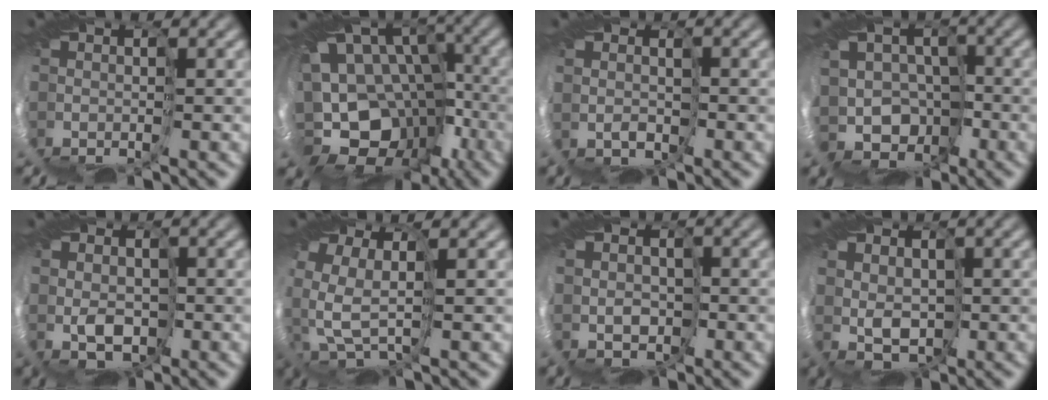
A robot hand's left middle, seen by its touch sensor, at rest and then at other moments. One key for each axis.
{"total": 15.6, "fx": -2.0, "fy": 13.2, "fz": 8.0, "tx": -0.145, "ty": 0.000, "tz": -0.031}
{"total": 2.0, "fx": 1.7, "fy": -0.2, "fz": -1.0, "tx": 0.017, "ty": 0.000, "tz": 0.030}
{"total": 6.2, "fx": -2.6, "fy": 5.4, "fz": 1.5, "tx": -0.020, "ty": 0.002, "tz": -0.068}
{"total": 1.8, "fx": 1.6, "fy": 0.8, "fz": 0.4, "tx": -0.020, "ty": -0.001, "tz": 0.020}
{"total": 3.0, "fx": 2.3, "fy": 0.6, "fz": 1.8, "tx": -0.088, "ty": -0.002, "tz": 0.042}
{"total": 2.3, "fx": 1.9, "fy": 1.2, "fz": -0.2, "tx": 0.001, "ty": 0.002, "tz": 0.024}
{"total": 2.2, "fx": 2.0, "fy": 0.8, "fz": 0.5, "tx": -0.022, "ty": 0.007, "tz": 0.031}